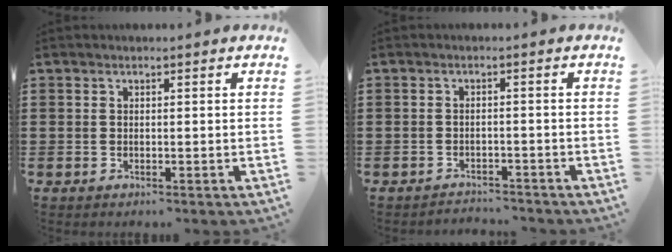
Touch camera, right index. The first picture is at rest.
{"total": 1.9, "force": [-1.8, 0.1, -0.2], "torque": [-0.004, 0.002, -0.042]}